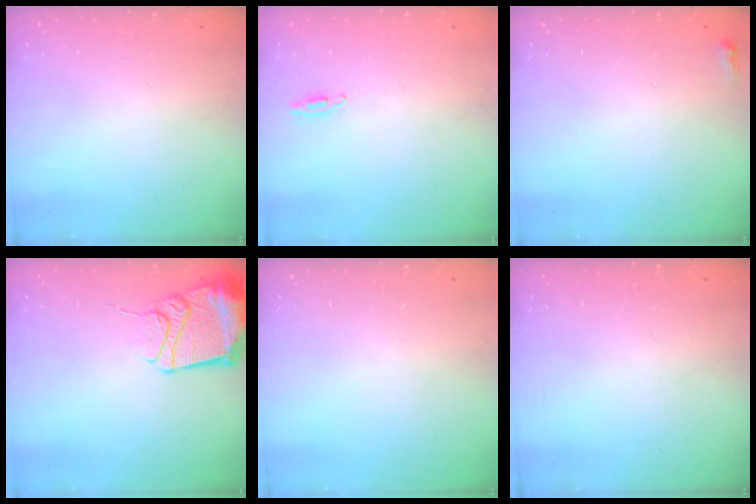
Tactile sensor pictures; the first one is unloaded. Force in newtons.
{"total": 2.7, "press": 2.5, "slide": 1.0}
{"total": 2.2, "press": 2.2, "slide": 0.6}
{"total": 12.8, "press": 12.8, "slide": 1.1}
{"total": 0.0}
{"total": 0.0}